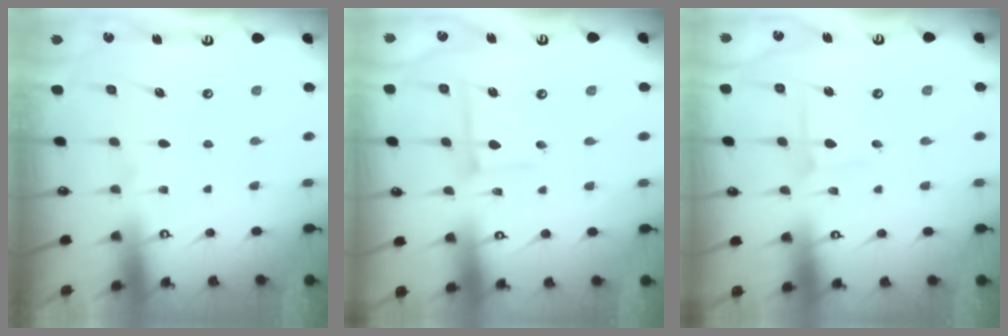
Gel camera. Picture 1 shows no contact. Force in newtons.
{"total": 5.3, "press": 5.3, "slide": 0.5}
{"total": 2.0, "press": 2.0, "slide": 0.2}